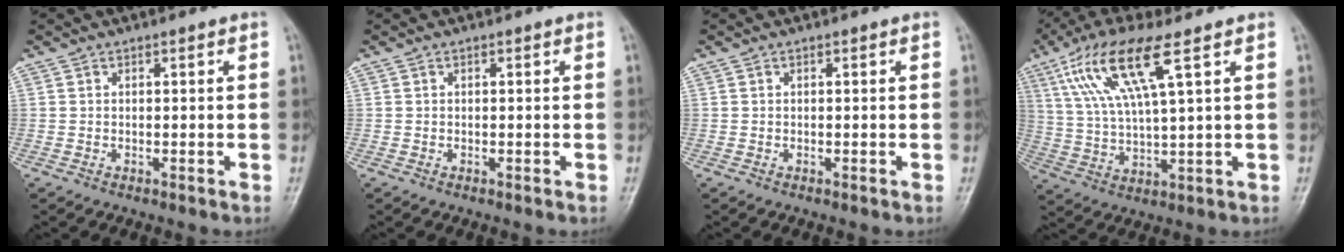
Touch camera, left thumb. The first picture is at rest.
{"total": 0.0}
{"total": 0.0}
{"total": 13.0, "force": [5.9, 2.7, 11.3], "torque": [-0.244, -0.007, 0.119]}